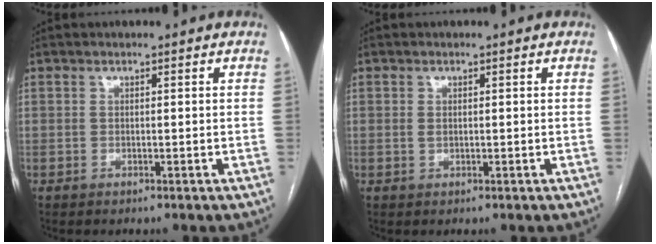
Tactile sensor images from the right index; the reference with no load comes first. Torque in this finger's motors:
{"motor_torque": [-0.08, -0.01, -0.01, 0.00]}